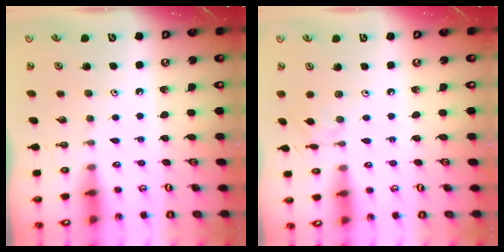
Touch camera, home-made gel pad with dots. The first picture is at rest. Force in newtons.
{"total": 1.6, "press": 1.5, "slide": 0.4}